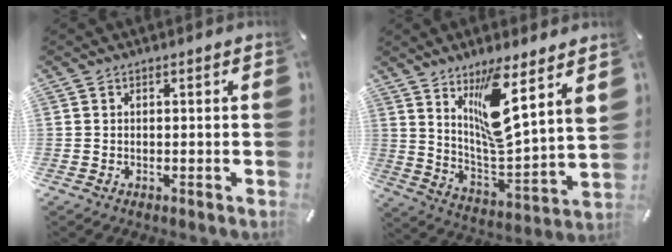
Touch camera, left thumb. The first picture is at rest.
{"total": 13.9, "force": [9.3, 2.2, 10.1], "torque": [-0.173, -0.065, 0.153]}